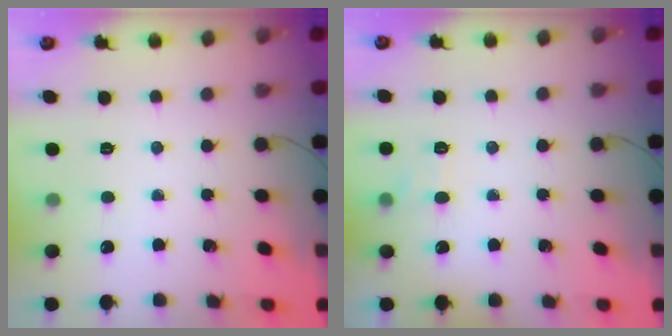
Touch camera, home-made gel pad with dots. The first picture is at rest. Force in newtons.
{"total": 6.1, "press": 6.0, "slide": 1.3}